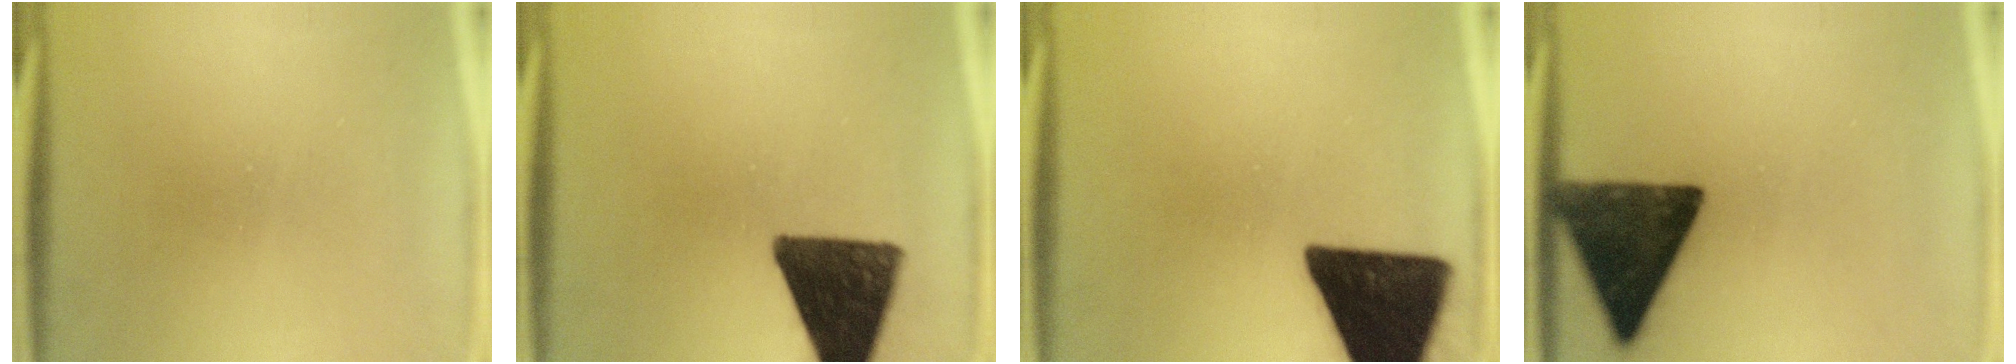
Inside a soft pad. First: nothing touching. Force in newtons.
{"total": 13.9}
{"total": 18.7}
{"total": 13.4}